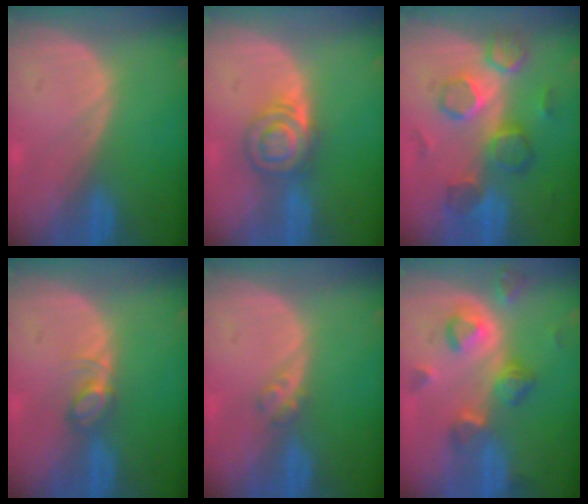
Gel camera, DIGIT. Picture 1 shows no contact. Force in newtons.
{"total": 6.1, "press": 5.5, "slide": 2.5}
{"total": 8.7, "press": 8.4, "slide": 2.2}
{"total": 2.8, "press": 2.8, "slide": 0.4}
{"total": 1.8, "press": 1.5, "slide": 0.9}
{"total": 7.8, "press": 7.1, "slide": 3.2}